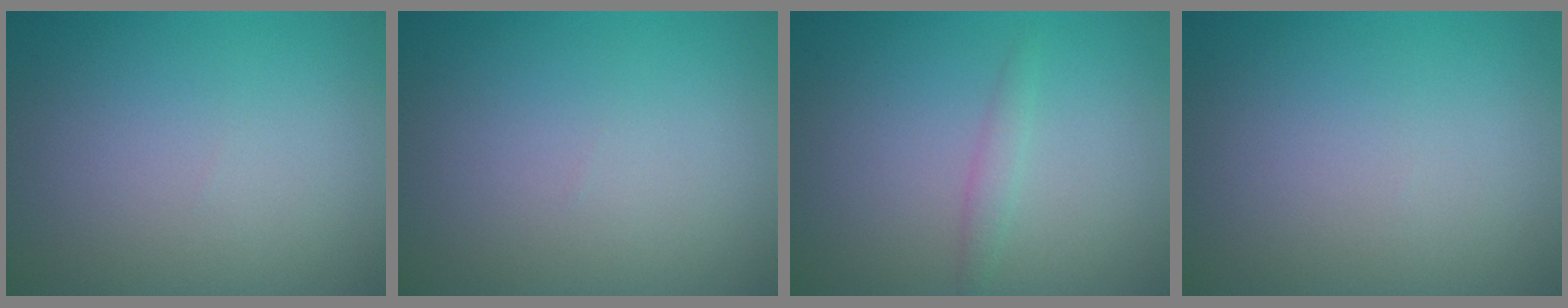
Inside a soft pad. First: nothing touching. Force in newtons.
{"total": 0.0}
{"total": 1.2, "press": 1.2, "slide": 0.1}
{"total": 0.0}